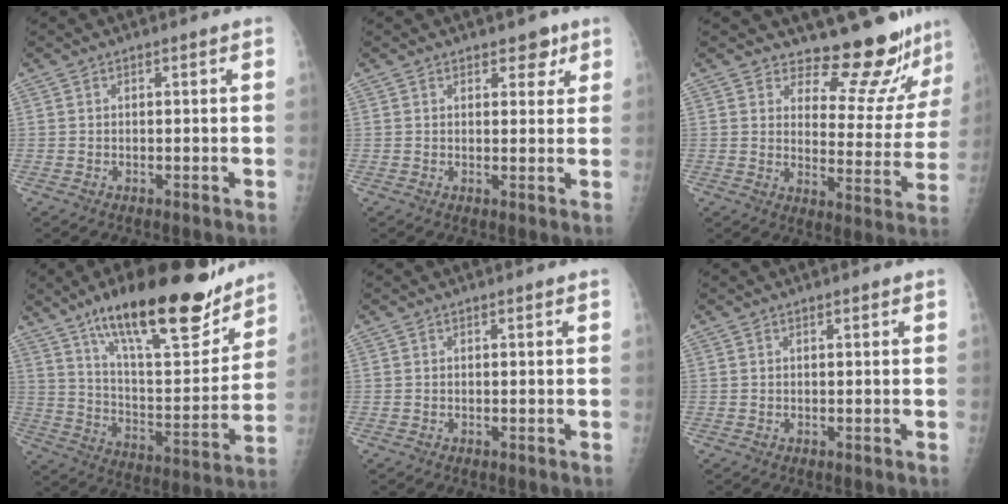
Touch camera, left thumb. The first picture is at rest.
{"total": 3.5, "force": [2.2, 2.1, 1.7], "torque": [0.005, -0.010, 0.028]}
{"total": 13.7, "force": [13.1, 3.1, 2.5], "torque": [0.008, -0.138, 0.160]}
{"total": 25.2, "force": [17.6, 7.5, 16.4], "torque": [-0.214, -0.078, 0.284]}
{"total": 0.0}
{"total": 0.0}